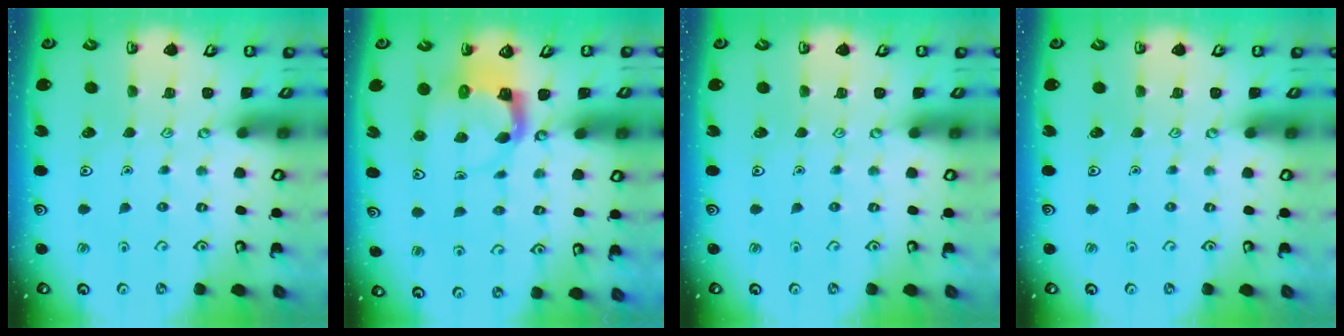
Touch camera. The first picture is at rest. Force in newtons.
{"total": 3.8, "press": 3.7, "slide": 0.6}
{"total": 0.0}
{"total": 0.0}